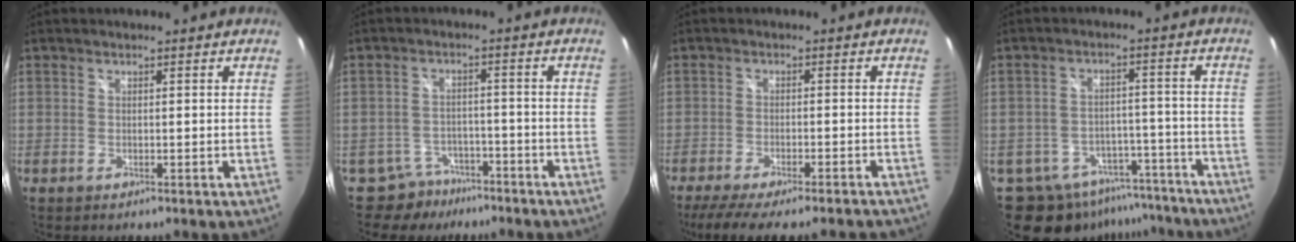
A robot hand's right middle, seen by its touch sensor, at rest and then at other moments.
{"total": 6.0, "force": [-4.7, 3.7, 0.1], "torque": [-0.012, 0.018, -0.069]}
{"total": 13.7, "force": [-11.8, 1.6, 6.7], "torque": [-0.135, -0.034, -0.172]}
{"total": 16.9, "force": [-13.1, 9.2, 5.3], "torque": [-0.128, 0.019, -0.166]}